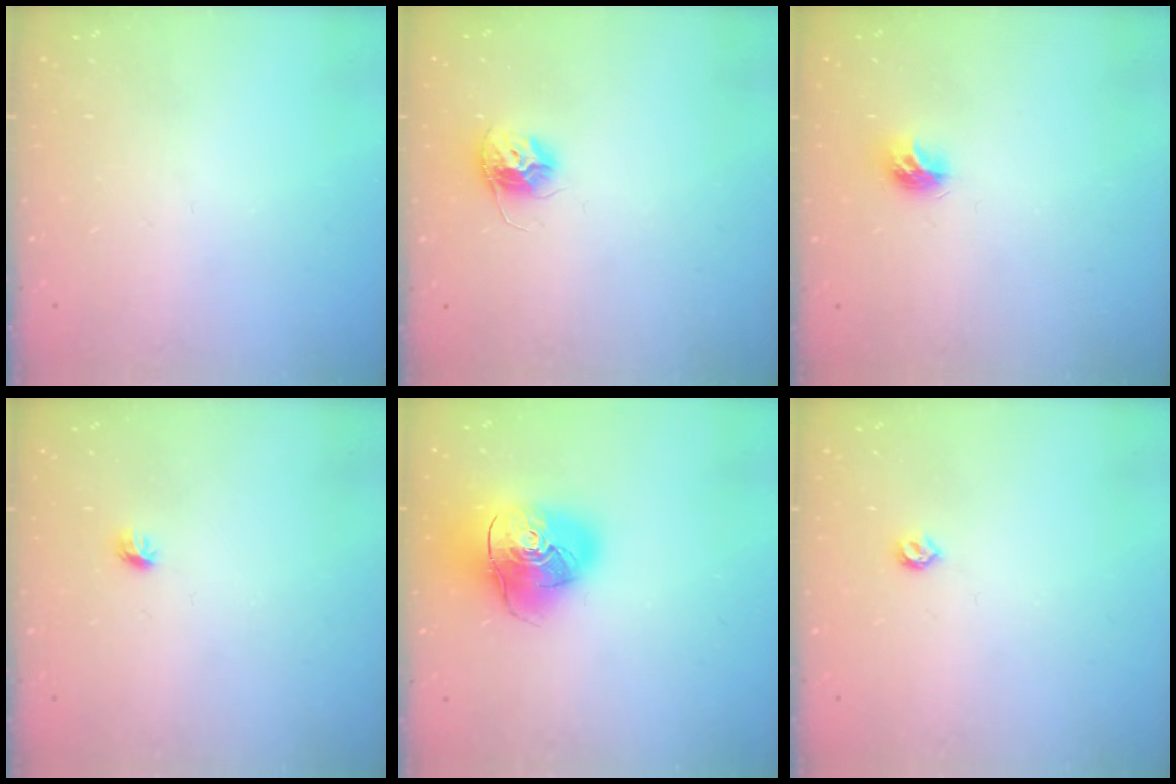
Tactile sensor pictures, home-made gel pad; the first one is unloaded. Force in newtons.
{"total": 10.1, "press": 10.1, "slide": 0.7}
{"total": 7.5, "press": 7.5, "slide": 0.1}
{"total": 4.2, "press": 4.1, "slide": 1.0}
{"total": 17.9, "press": 17.8, "slide": 2.3}
{"total": 4.2, "press": 4.2, "slide": 0.7}